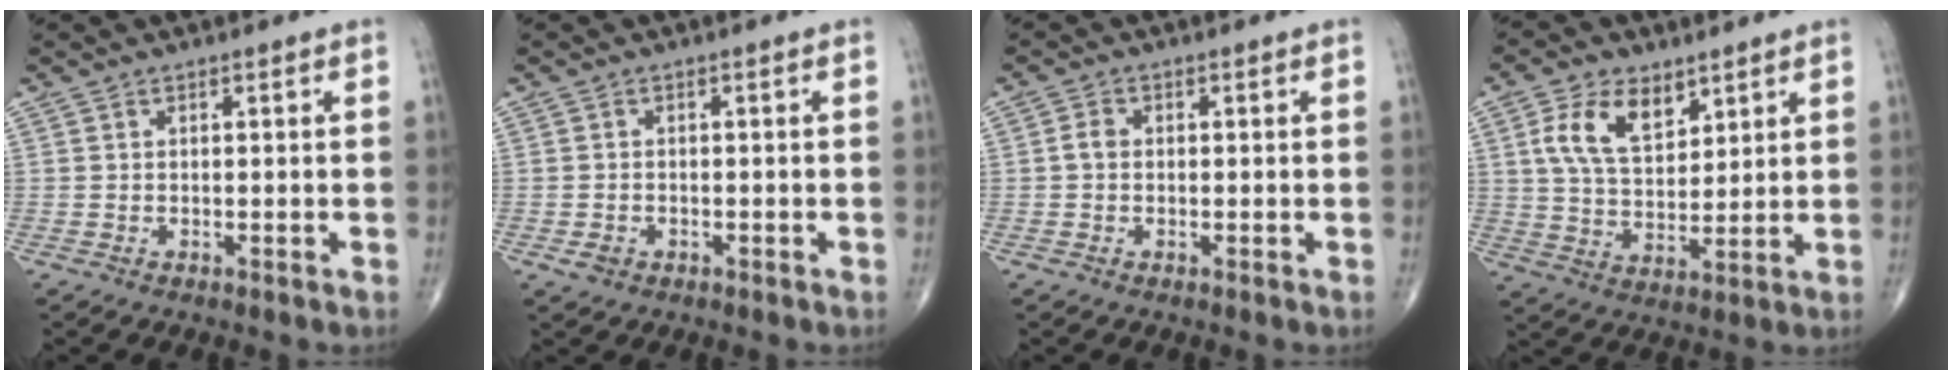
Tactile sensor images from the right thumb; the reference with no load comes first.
{"total": 1.9, "force": [-0.8, 1.5, 0.8], "torque": [-0.009, 0.006, -0.009]}
{"total": 1.8, "force": [-0.1, 1.4, 1.2], "torque": [-0.018, 0.005, -0.005]}
{"total": 10.5, "force": [4.9, 6.1, 7.1], "torque": [-0.114, -0.020, 0.096]}